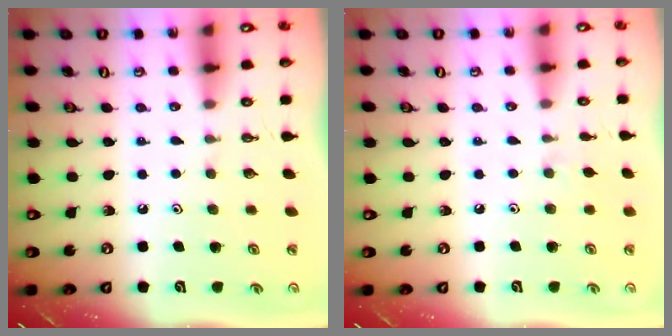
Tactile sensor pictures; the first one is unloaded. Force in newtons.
{"total": 2.2, "press": 2.1, "slide": 0.4}